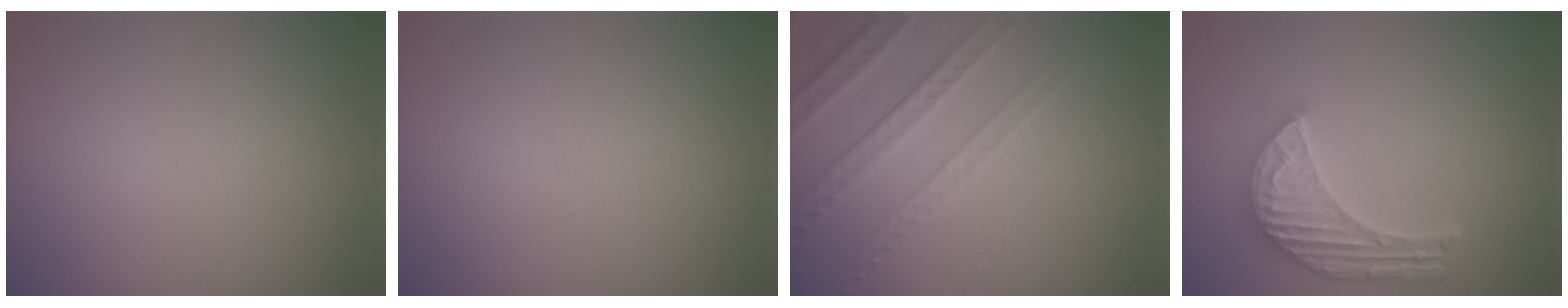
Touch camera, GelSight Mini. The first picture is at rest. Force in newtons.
{"total": 0.0}
{"total": 4.6, "press": 3.2, "slide": 3.3}
{"total": 5.7, "press": 4.3, "slide": 3.6}